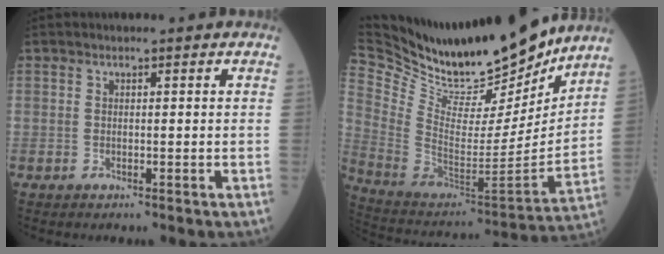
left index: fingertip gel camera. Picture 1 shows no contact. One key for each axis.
{"total": 28.0, "fx": 24.1, "fy": 7.1, "fz": 12.5, "tx": -0.249, "ty": -0.041, "tz": 0.393}